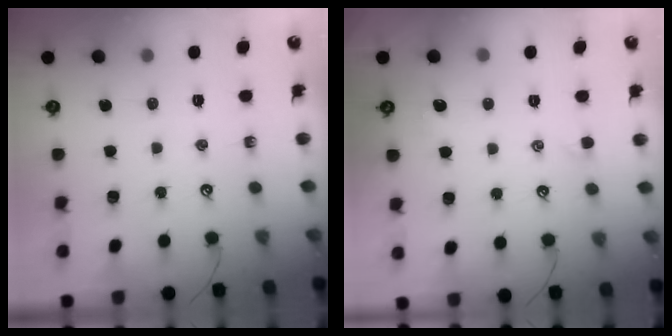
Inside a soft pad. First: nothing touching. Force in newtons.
{"total": 1.0, "press": 0.9, "slide": 0.6}